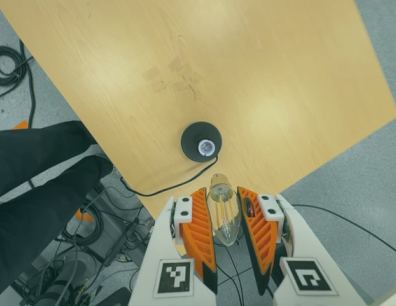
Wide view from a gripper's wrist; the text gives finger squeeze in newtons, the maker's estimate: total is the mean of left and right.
{"total": 12.5, "left": 12.4, "right": 12.5}